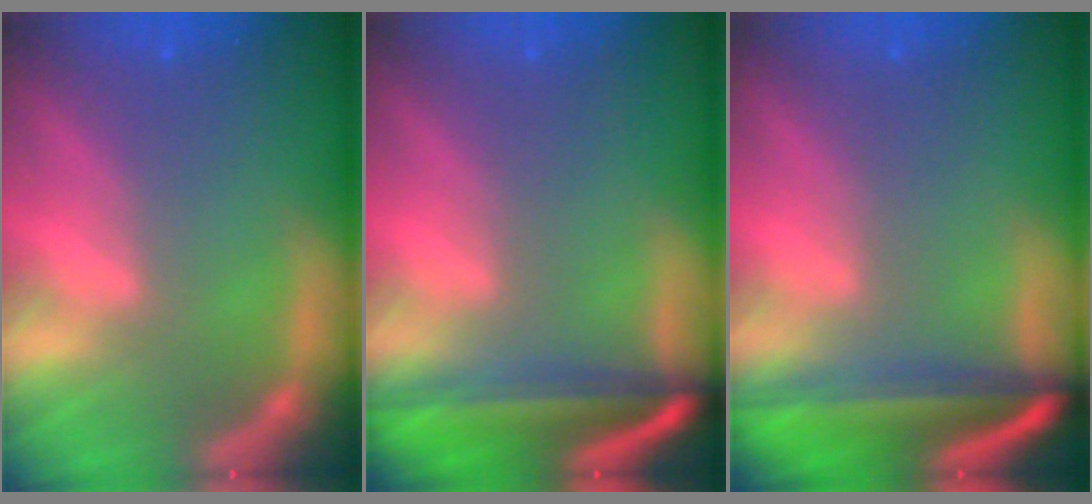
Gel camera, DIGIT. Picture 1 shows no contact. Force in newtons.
{"total": 9.5}
{"total": 10.0}